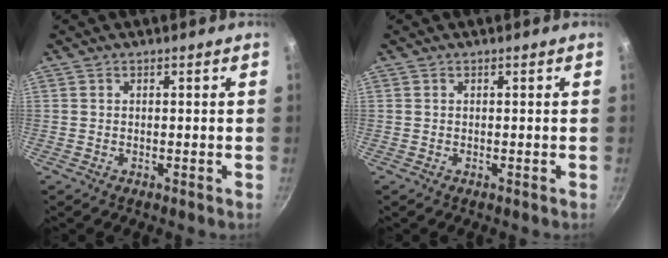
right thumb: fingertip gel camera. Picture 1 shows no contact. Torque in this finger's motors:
{"motor_torque": [0.00, 0.00, 0.00, 0.00, 0.01]}